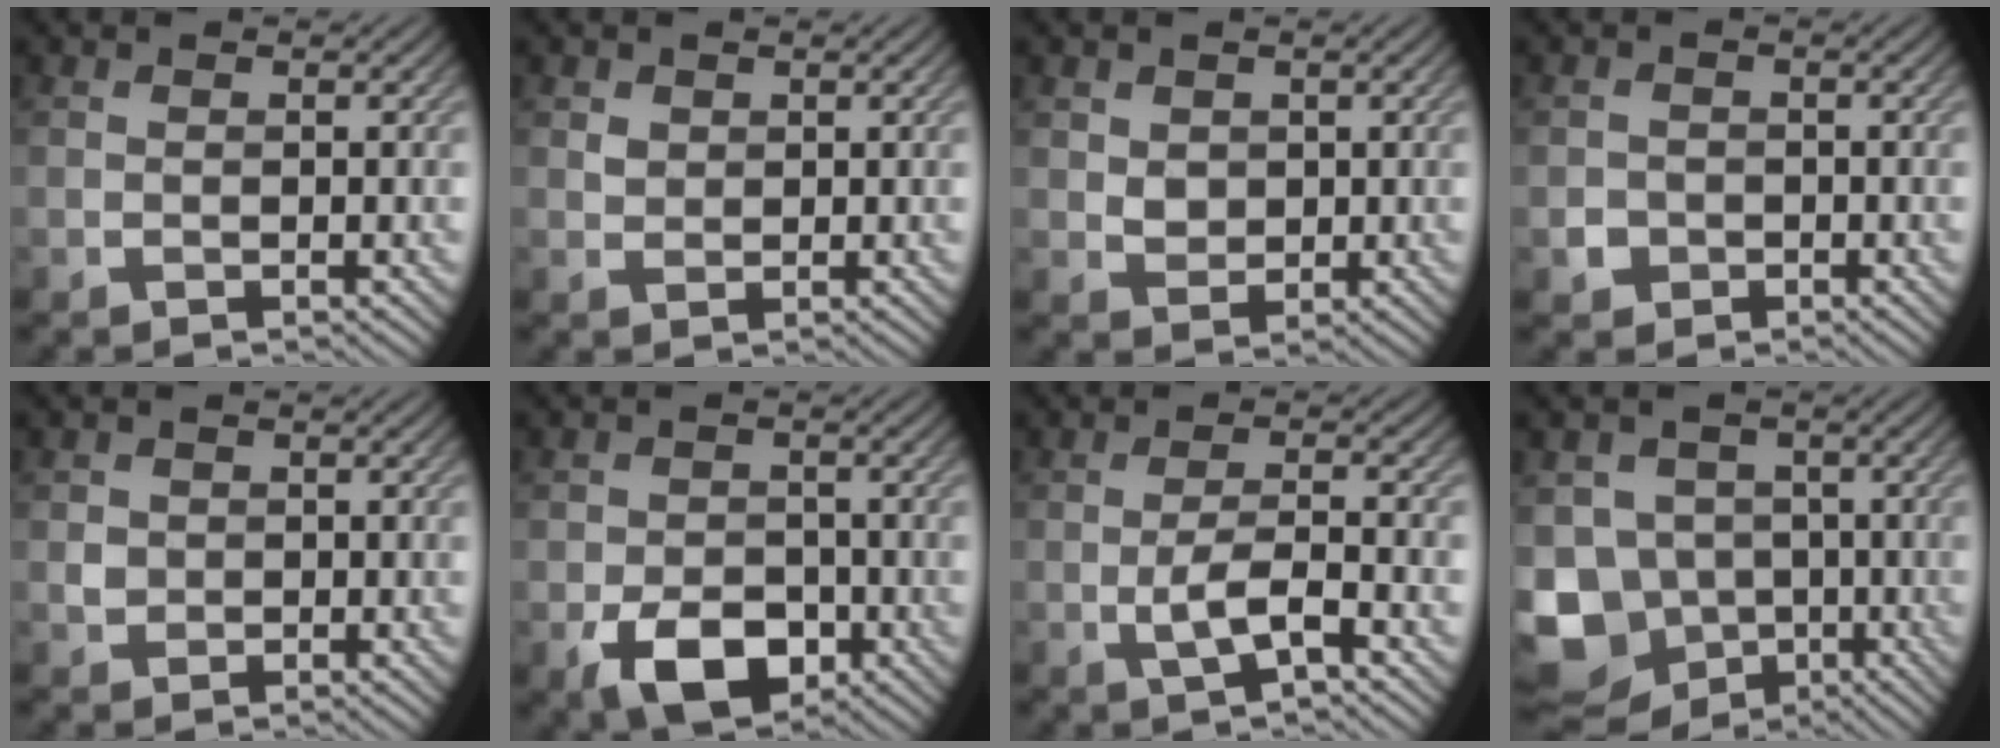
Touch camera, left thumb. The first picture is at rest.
{"total": 1.1, "force": [0.6, 0.9, 0.3], "torque": [-0.007, -0.002, 0.012]}
{"total": 2.3, "force": [0.8, 2.0, 1.0], "torque": [-0.028, -0.004, 0.012]}
{"total": 1.9, "force": [-0.8, 1.7, 0.3], "torque": [-0.002, -0.005, -0.019]}
{"total": 1.5, "force": [-0.1, 1.5, 0.4], "torque": [-0.005, -0.003, -0.005]}
{"total": 6.8, "force": [-3.0, 4.4, 4.2], "torque": [-0.074, -0.016, -0.055]}
{"total": 3.8, "force": [-1.4, 0.9, 3.4], "torque": [-0.072, 0.002, -0.030]}
{"total": 11.7, "force": [-4.5, 9.8, 4.4], "torque": [-0.139, -0.024, -0.097]}